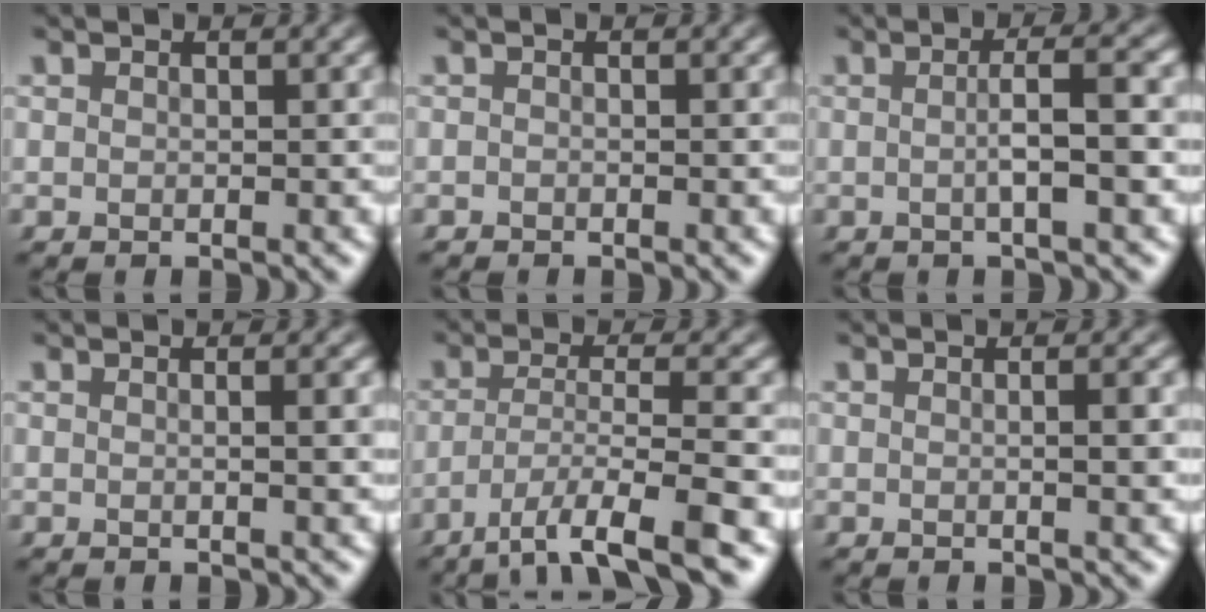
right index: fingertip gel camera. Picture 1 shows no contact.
{"total": 0.6, "force": [-0.5, 0.1, -0.3], "torque": [0.005, -0.004, -0.010]}
{"total": 2.6, "force": [-0.3, -0.3, 2.6], "torque": [-0.039, 0.003, -0.008]}
{"total": 1.2, "force": [0.2, 0.0, 1.2], "torque": [-0.012, 0.003, 0.001]}
{"total": 6.1, "force": [-3.8, 1.3, 4.6], "torque": [-0.082, -0.012, -0.055]}
{"total": 1.4, "force": [0.2, 0.0, 1.3], "torque": [-0.015, 0.003, 0.000]}